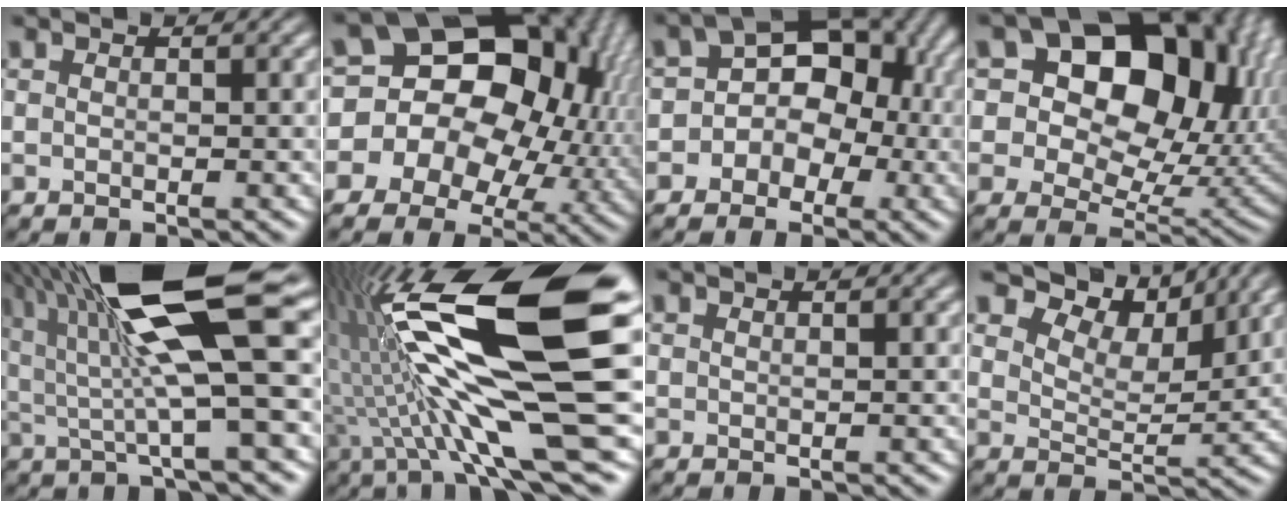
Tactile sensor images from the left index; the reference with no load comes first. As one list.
[{"total": 18.7, "force": [0.9, 14.9, 11.3], "torque": [-0.157, 0.021, 0.002]}, {"total": 5.9, "force": [-0.6, 4.8, 3.5], "torque": [0.010, 0.027, -0.028]}, {"total": 15.7, "force": [5.7, 10.3, 10.5], "torque": [-0.131, 0.031, 0.094]}, {"total": 13.3, "force": [4.2, 2.4, 12.4], "torque": [-0.214, 0.015, 0.077]}, {"total": 18.3, "force": [3.3, 4.2, 17.5], "torque": [-0.321, 0.006, 0.075]}, {"total": 0.5, "force": [0.4, 0.2, 0.2], "torque": [0.006, 0.002, 0.000]}, {"total": 6.6, "force": [5.7, 2.1, 2.7], "torque": [-0.053, 0.009, 0.086]}]